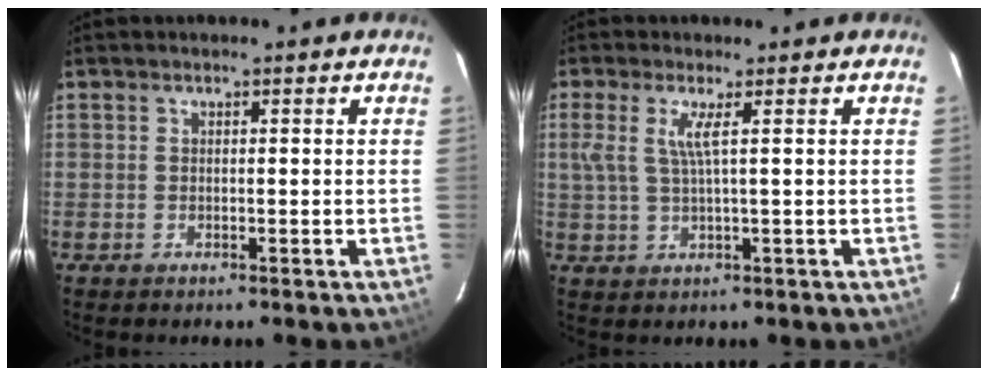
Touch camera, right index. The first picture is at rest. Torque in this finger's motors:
{"motor_torque": [0.00, 0.11, 0.24, 0.11]}